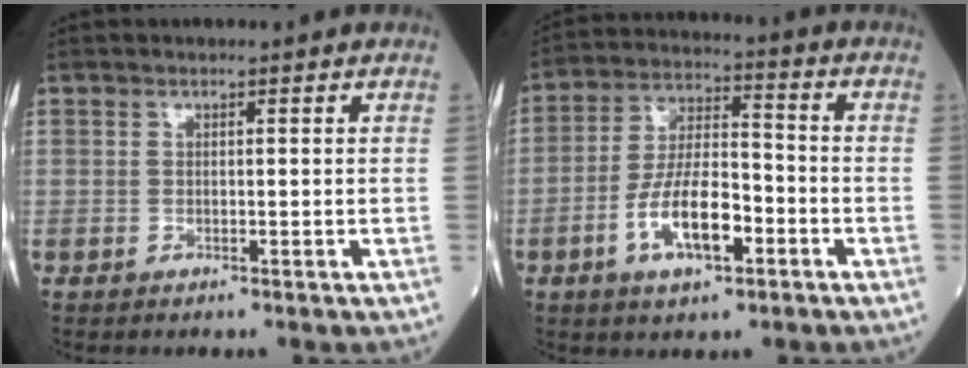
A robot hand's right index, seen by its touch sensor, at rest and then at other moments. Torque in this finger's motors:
{"motor_torque": [1.55, -0.59, 0.81, 0.21]}